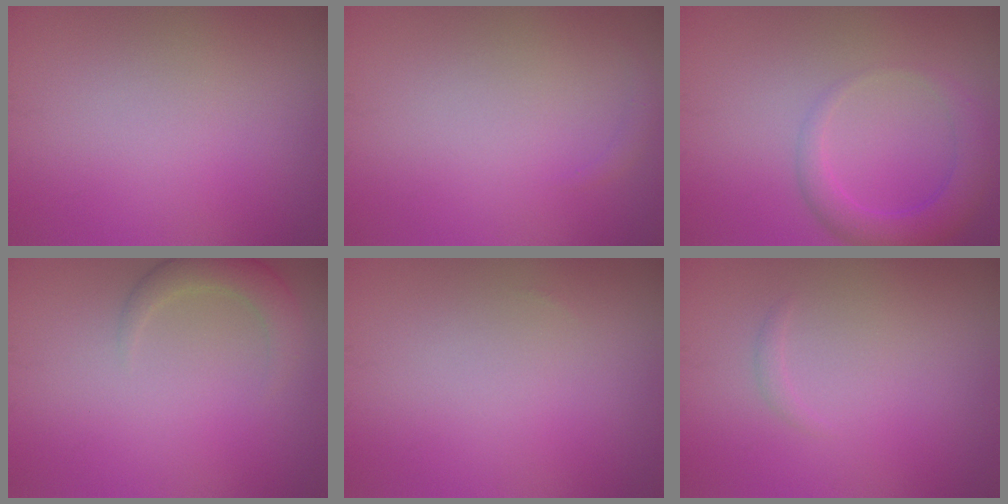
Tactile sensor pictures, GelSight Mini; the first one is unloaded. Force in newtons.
{"total": 0.5, "press": 0.5, "slide": 0.1}
{"total": 3.3, "press": 3.3, "slide": 0.2}
{"total": 2.4, "press": 2.3, "slide": 0.3}
{"total": 0.0}
{"total": 0.6, "press": 0.5, "slide": 0.1}